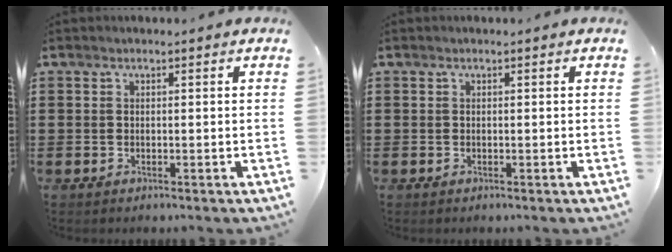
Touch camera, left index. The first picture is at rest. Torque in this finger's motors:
{"motor_torque": [0.00, 0.00, 0.00, 0.00]}